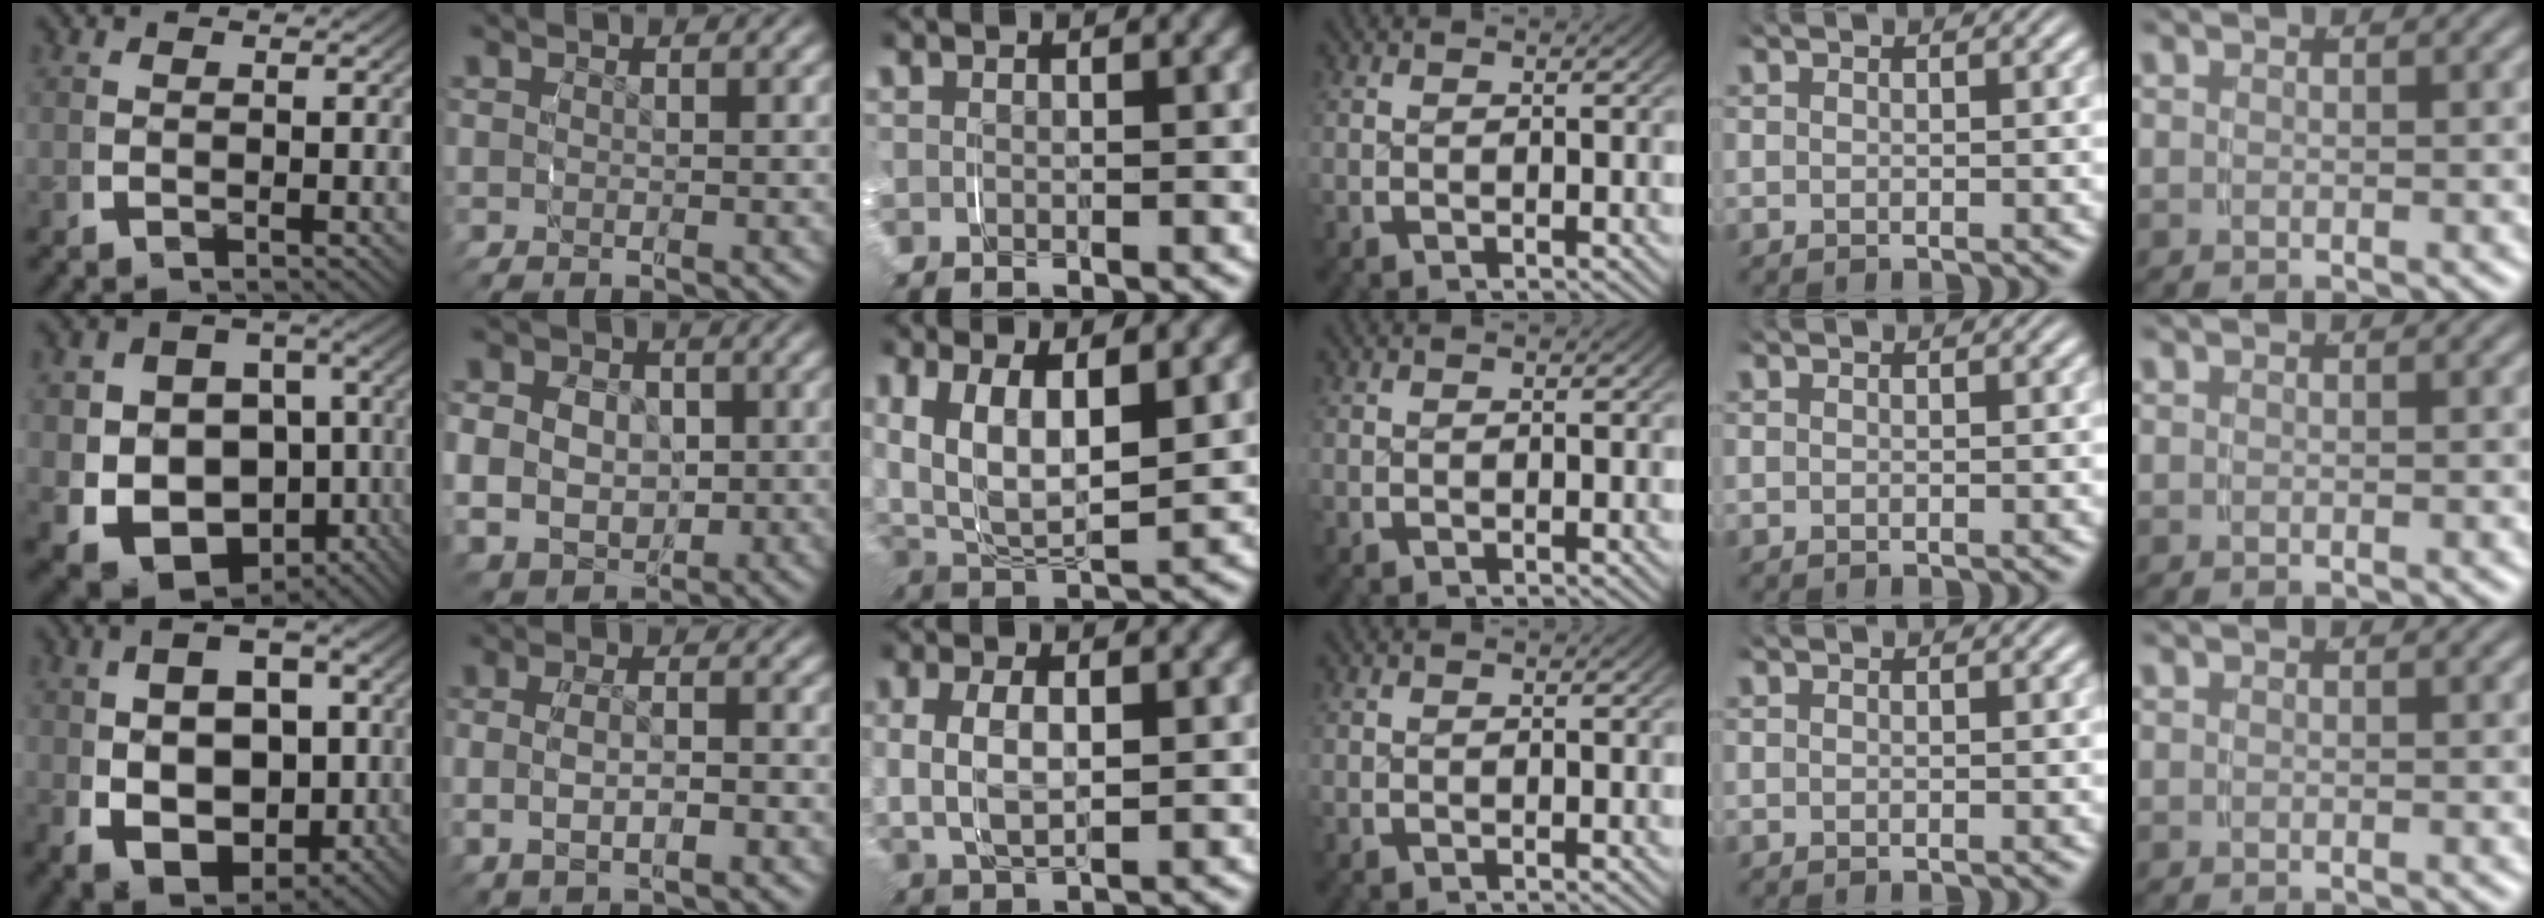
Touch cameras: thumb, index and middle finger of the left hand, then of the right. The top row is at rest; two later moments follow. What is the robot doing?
{"motion": "grasp_and_lifting", "object": "scarf"}